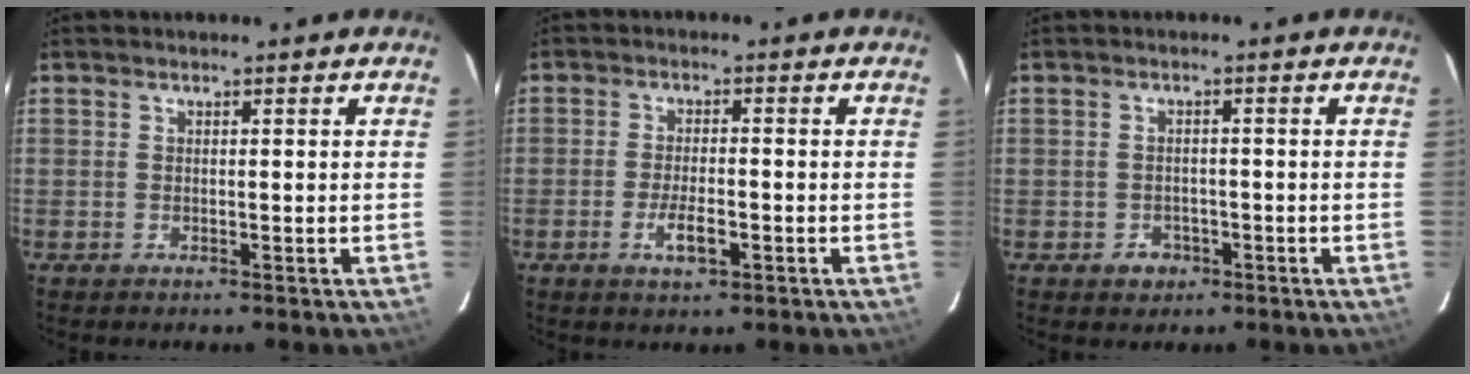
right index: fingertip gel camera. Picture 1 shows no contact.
{"total": 4.9, "force": [-2.1, 1.5, 4.1], "torque": [-0.085, -0.007, -0.035]}
{"total": 3.0, "force": [-1.5, 2.6, 0.6], "torque": [-0.016, 0.005, -0.018]}